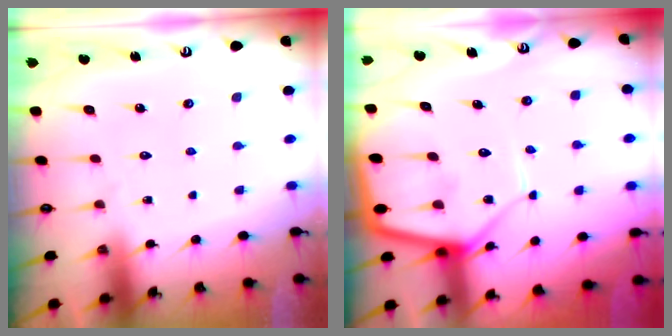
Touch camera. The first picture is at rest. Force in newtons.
{"total": 12.0, "press": 12.0, "slide": 1.2}